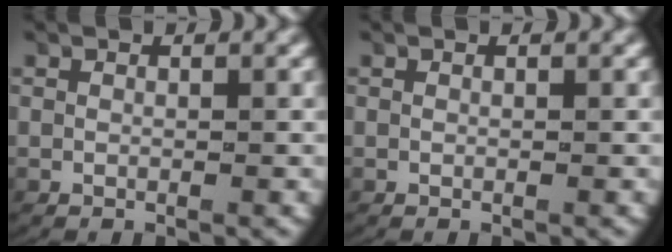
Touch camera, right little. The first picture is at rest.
{"total": 0.0}